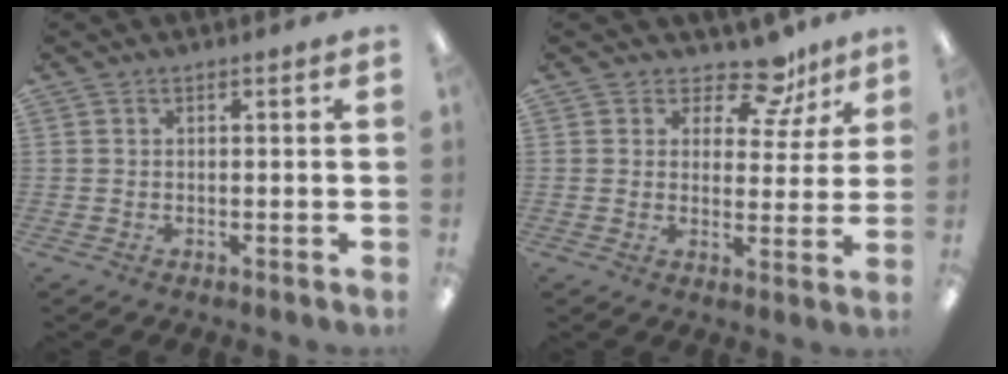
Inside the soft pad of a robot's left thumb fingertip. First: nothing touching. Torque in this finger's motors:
{"motor_torque": [-0.04, -0.03, -0.26, -0.30, -0.01]}